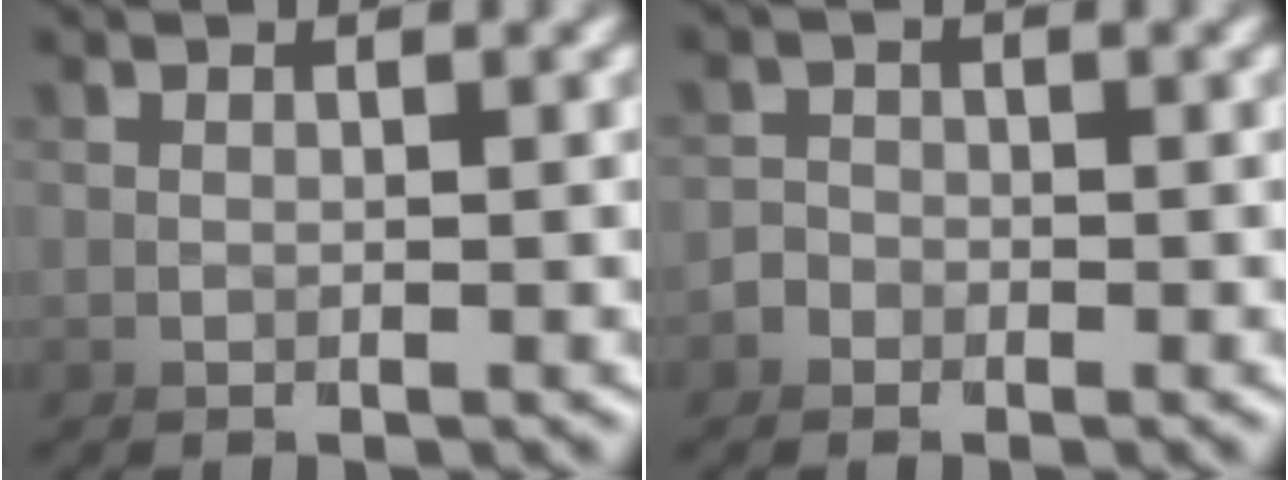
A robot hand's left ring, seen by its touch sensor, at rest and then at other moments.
{"total": 3.1, "force": [-1.6, 0.5, -2.6], "torque": [0.024, -0.011, -0.033]}